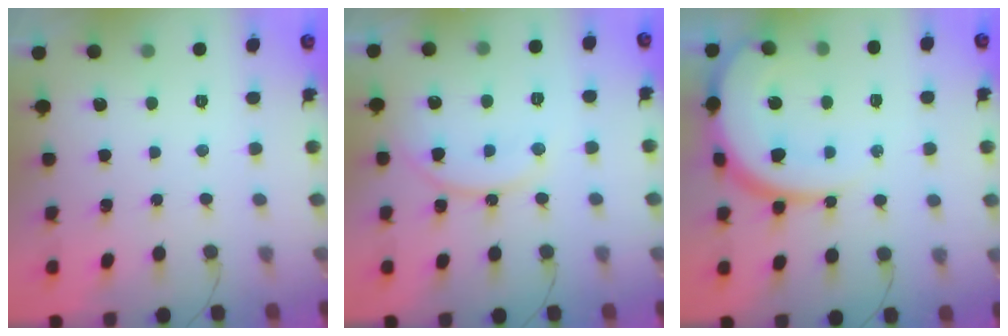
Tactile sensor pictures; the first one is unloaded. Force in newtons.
{"total": 13.3, "press": 13.3, "slide": 1.1}
{"total": 13.6, "press": 13.5, "slide": 1.6}